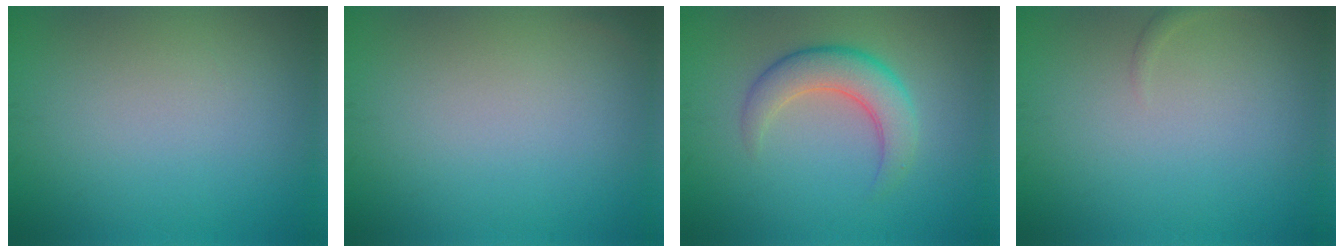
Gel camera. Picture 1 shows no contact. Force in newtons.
{"total": 0.0}
{"total": 4.4, "press": 4.3, "slide": 0.5}
{"total": 0.6, "press": 0.6, "slide": 0.1}